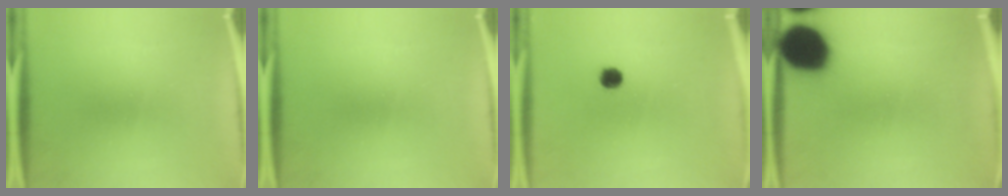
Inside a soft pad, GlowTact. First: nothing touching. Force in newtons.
{"total": 0.0}
{"total": 2.8}
{"total": 17.6}